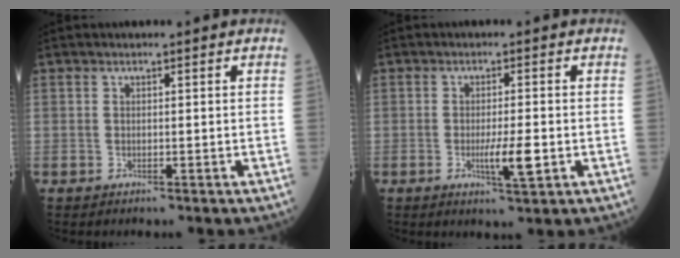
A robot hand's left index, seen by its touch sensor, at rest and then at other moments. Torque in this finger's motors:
{"motor_torque": [0.99, 0.52, 0.32, 0.05]}